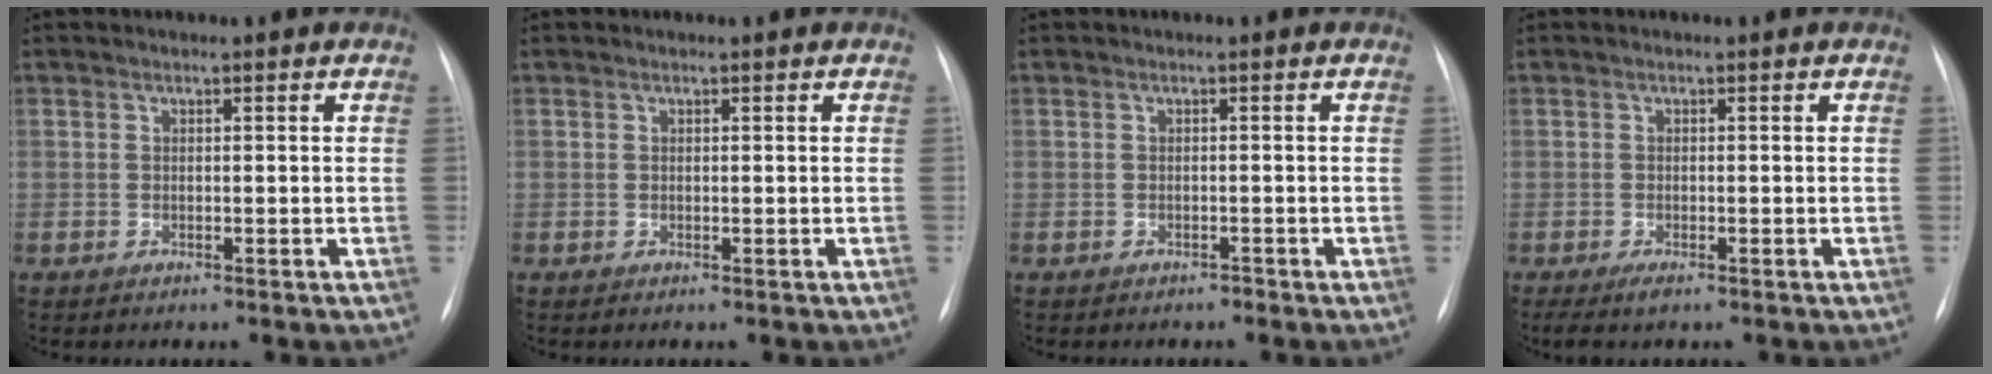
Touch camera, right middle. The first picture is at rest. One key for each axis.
{"total": 0.0}
{"total": 0.7, "fx": -0.6, "fy": 0.2, "fz": 0.0, "tx": -0.003, "ty": -0.001, "tz": -0.014}
{"total": 2.0, "fx": -1.4, "fy": 0.5, "fz": 1.4, "tx": -0.030, "ty": -0.006, "tz": -0.022}